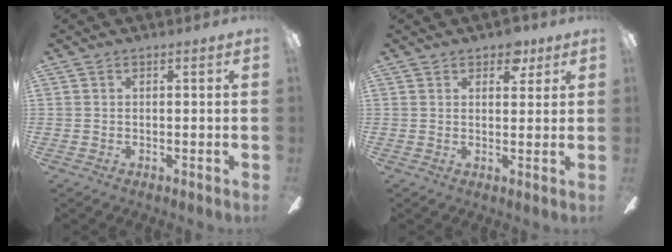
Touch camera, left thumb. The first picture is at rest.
{"total": 4.6, "force": [3.2, 2.5, 2.0], "torque": [-0.013, -0.007, 0.054]}